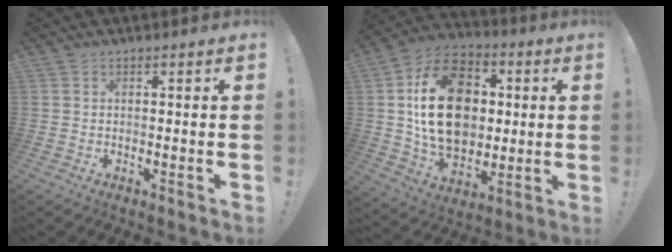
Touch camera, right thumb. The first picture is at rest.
{"total": 23.1, "force": [3.0, 16.9, 15.5], "torque": [-0.261, 0.005, 0.060]}